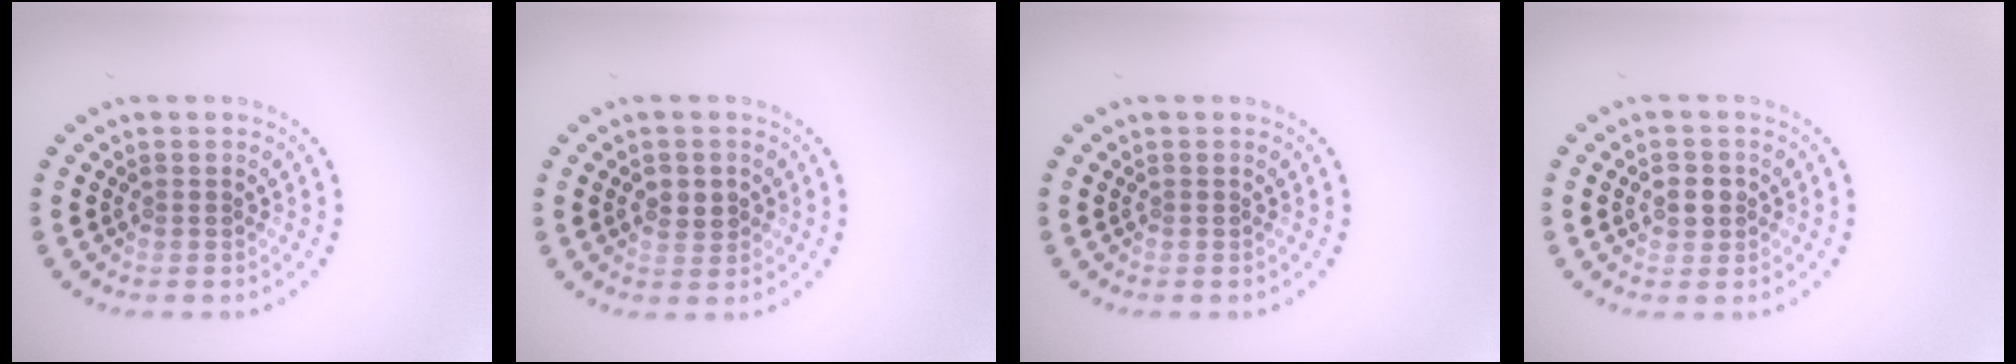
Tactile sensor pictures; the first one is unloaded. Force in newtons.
{"total": 1.7, "press": 1.7, "slide": 0.1}
{"total": 0.0}
{"total": 1.7, "press": 1.7, "slide": 0.2}